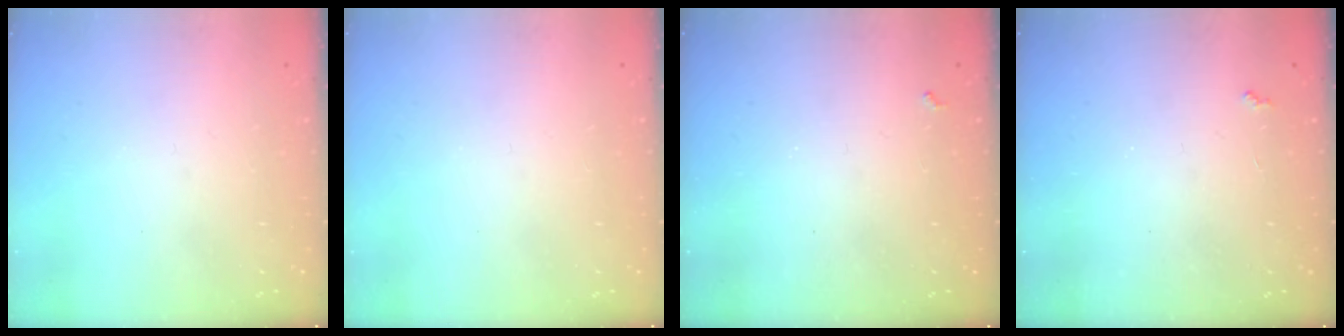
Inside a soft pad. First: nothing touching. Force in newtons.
{"total": 0.0}
{"total": 1.9, "press": 1.9, "slide": 0.4}
{"total": 2.7, "press": 2.6, "slide": 0.4}